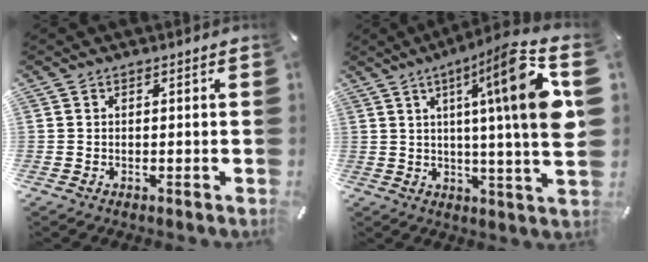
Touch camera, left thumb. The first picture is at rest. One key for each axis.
{"total": 19.5, "fx": 5.8, "fy": 0.4, "fz": 18.6, "tx": -0.279, "ty": -0.040, "tz": 0.061}